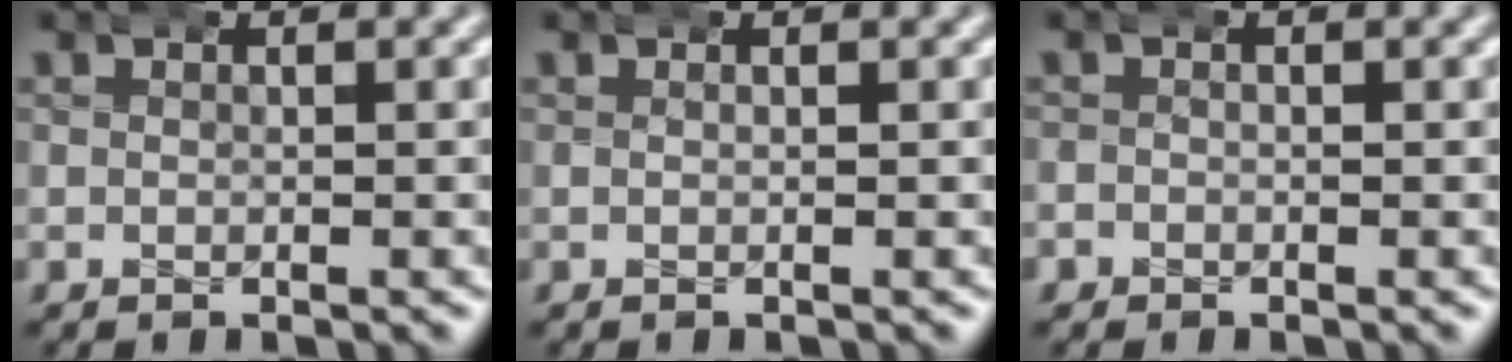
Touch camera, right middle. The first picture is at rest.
{"total": 0.6, "force": [0.1, -0.4, -0.4], "torque": [0.001, 0.001, 0.000]}
{"total": 1.1, "force": [-0.4, 0.9, -0.4], "torque": [-0.005, 0.002, -0.012]}